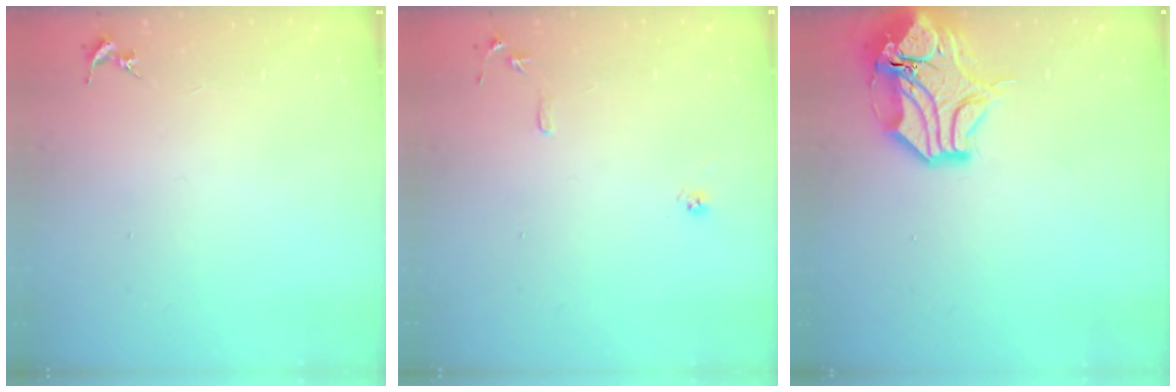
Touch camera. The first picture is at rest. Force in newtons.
{"total": 7.9, "press": 7.9, "slide": 0.8}
{"total": 15.1, "press": 14.9, "slide": 2.5}